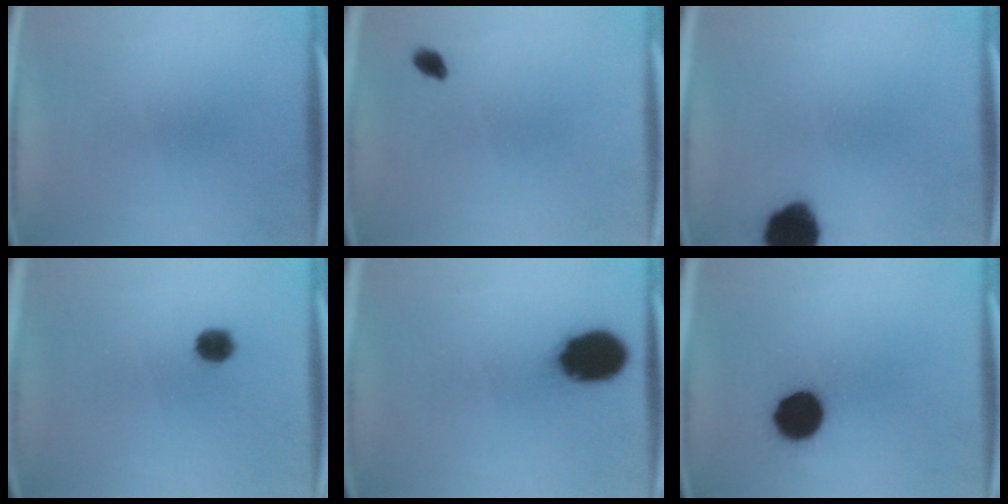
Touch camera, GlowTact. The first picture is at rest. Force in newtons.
{"total": 1.9}
{"total": 11.4}
{"total": 3.7}
{"total": 14.0}
{"total": 12.3}